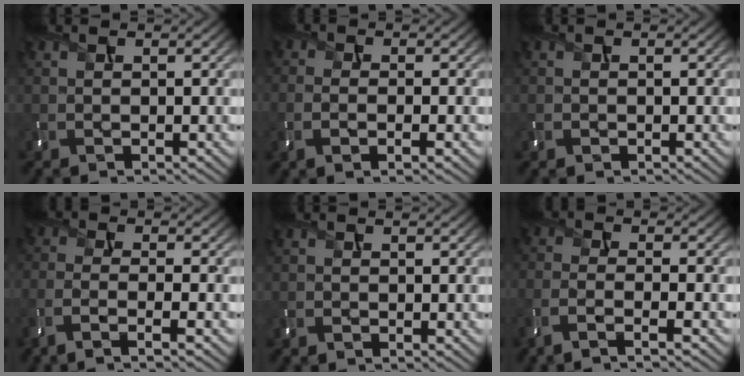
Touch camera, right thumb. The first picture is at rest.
{"total": 3.5, "force": [-1.7, 0.9, 2.9], "torque": [-0.065, -0.008, -0.035]}
{"total": 0.9, "force": [-0.6, 0.7, 0.2], "torque": [-0.004, -0.008, -0.011]}
{"total": 6.1, "force": [-3.8, 1.4, 4.6], "torque": [-0.079, -0.007, -0.087]}
{"total": 0.9, "force": [-0.8, 0.3, 0.1], "torque": [-0.003, -0.005, -0.016]}
{"total": 5.4, "force": [-3.8, 1.1, 3.7], "torque": [-0.065, -0.007, -0.086]}